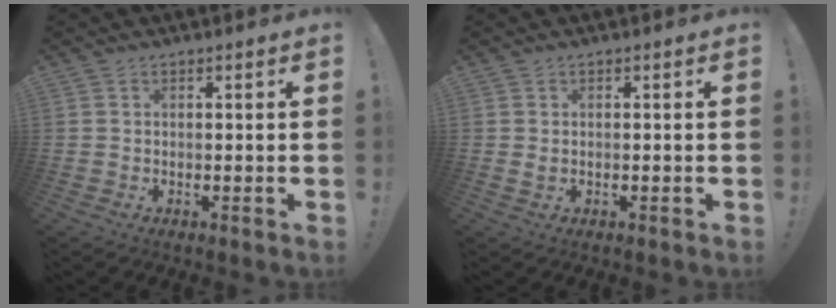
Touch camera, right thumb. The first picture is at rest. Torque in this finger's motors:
{"motor_torque": [-0.10, 0.04, 0.27, 0.05, 0.00]}